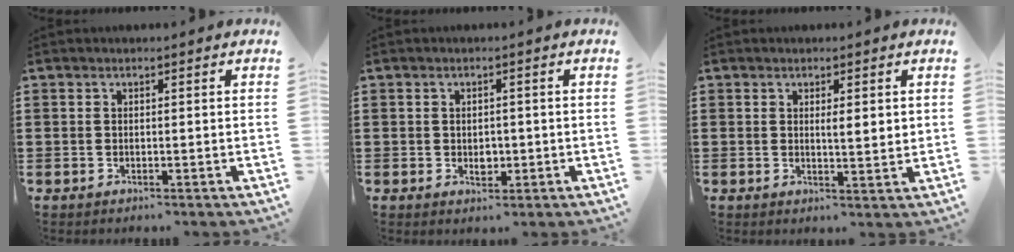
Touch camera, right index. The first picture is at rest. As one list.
[{"total": 2.0, "force": [-0.2, 1.4, 1.4], "torque": [-0.021, 0.001, -0.006]}, {"total": 2.2, "force": [0.7, 0.5, 2.1], "torque": [-0.034, 0.001, 0.008]}]